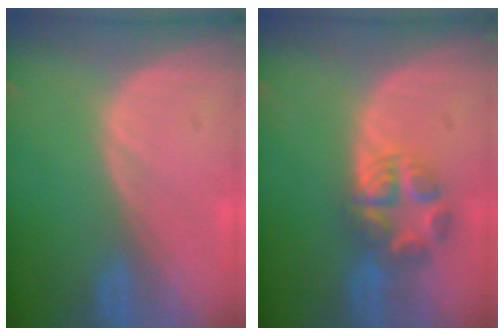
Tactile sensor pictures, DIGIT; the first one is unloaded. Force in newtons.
{"total": 5.9, "press": 5.8, "slide": 0.6}